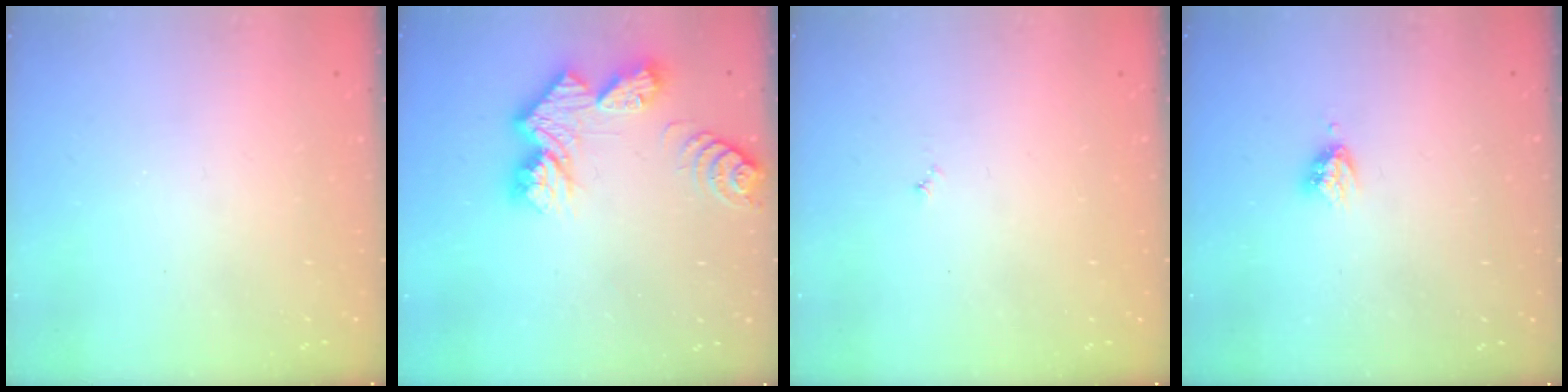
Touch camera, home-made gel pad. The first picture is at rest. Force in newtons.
{"total": 11.9, "press": 11.8, "slide": 1.0}
{"total": 3.0, "press": 2.9, "slide": 0.3}
{"total": 3.6, "press": 3.5, "slide": 0.5}